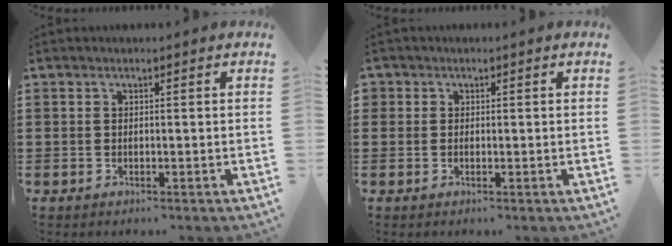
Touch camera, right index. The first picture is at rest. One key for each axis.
{"total": 0.7, "fx": 0.1, "fy": 0.7, "fz": 0.2, "tx": -0.006, "ty": 0.001, "tz": 0.001}